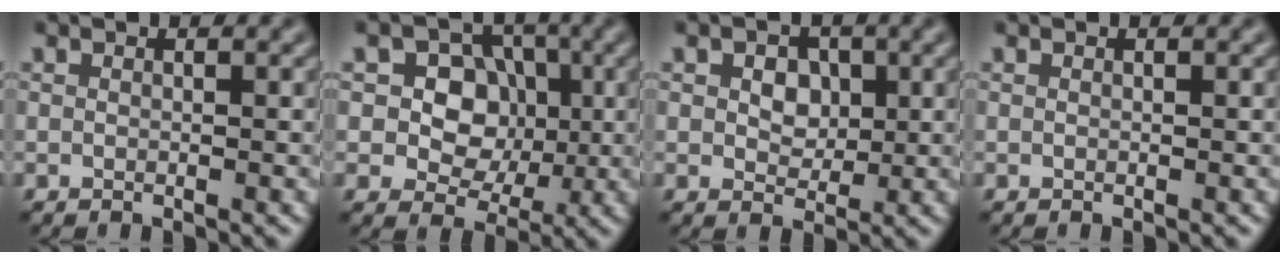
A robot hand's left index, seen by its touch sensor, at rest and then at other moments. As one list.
[{"total": 6.4, "force": [0.8, 5.3, 3.4], "torque": [-0.050, 0.011, -0.002]}, {"total": 3.1, "force": [0.7, 2.3, 2.0], "torque": [-0.034, 0.002, 0.002]}, {"total": 0.0}]